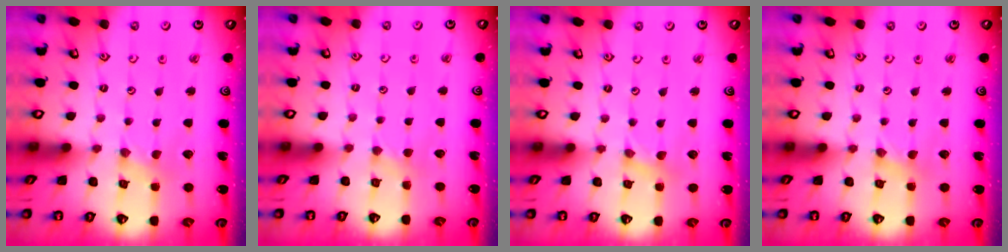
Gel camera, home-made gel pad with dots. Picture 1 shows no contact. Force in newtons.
{"total": 2.5, "press": 2.4, "slide": 0.4}
{"total": 0.8, "press": 0.8, "slide": 0.2}
{"total": 1.9, "press": 1.9, "slide": 0.3}